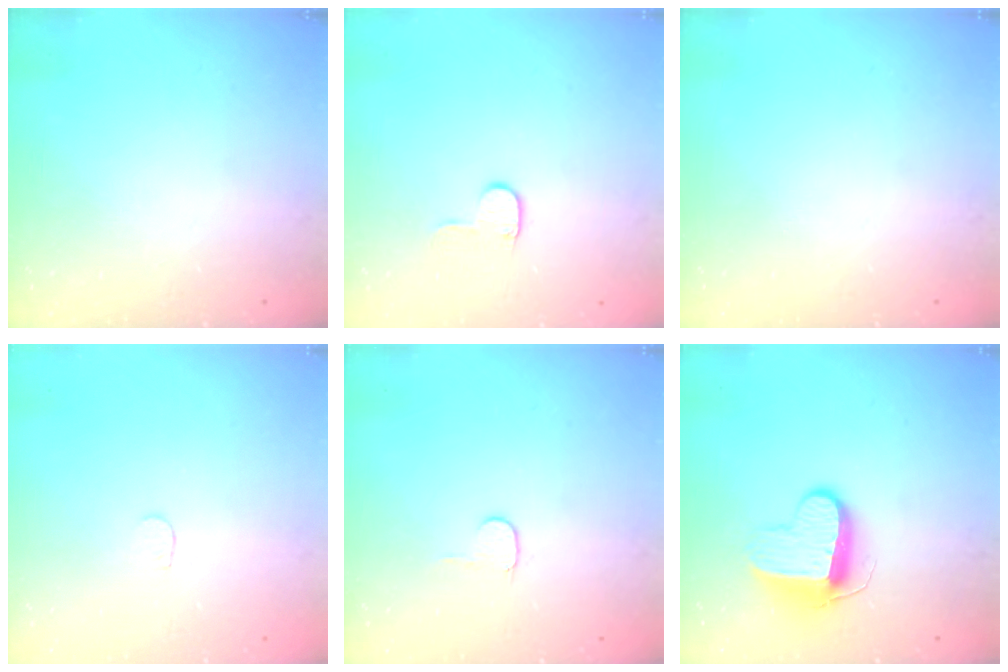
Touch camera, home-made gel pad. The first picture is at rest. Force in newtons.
{"total": 5.1, "press": 5.1, "slide": 0.5}
{"total": 0.0}
{"total": 3.2, "press": 3.2, "slide": 0.3}
{"total": 3.6, "press": 3.6, "slide": 0.4}
{"total": 10.3, "press": 10.3, "slide": 0.4}